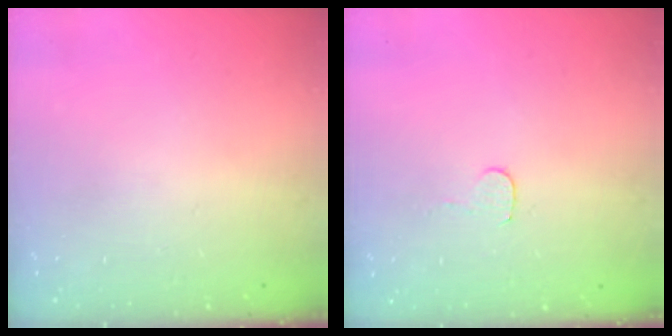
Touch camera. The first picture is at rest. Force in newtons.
{"total": 4.1, "press": 4.1, "slide": 0.3}